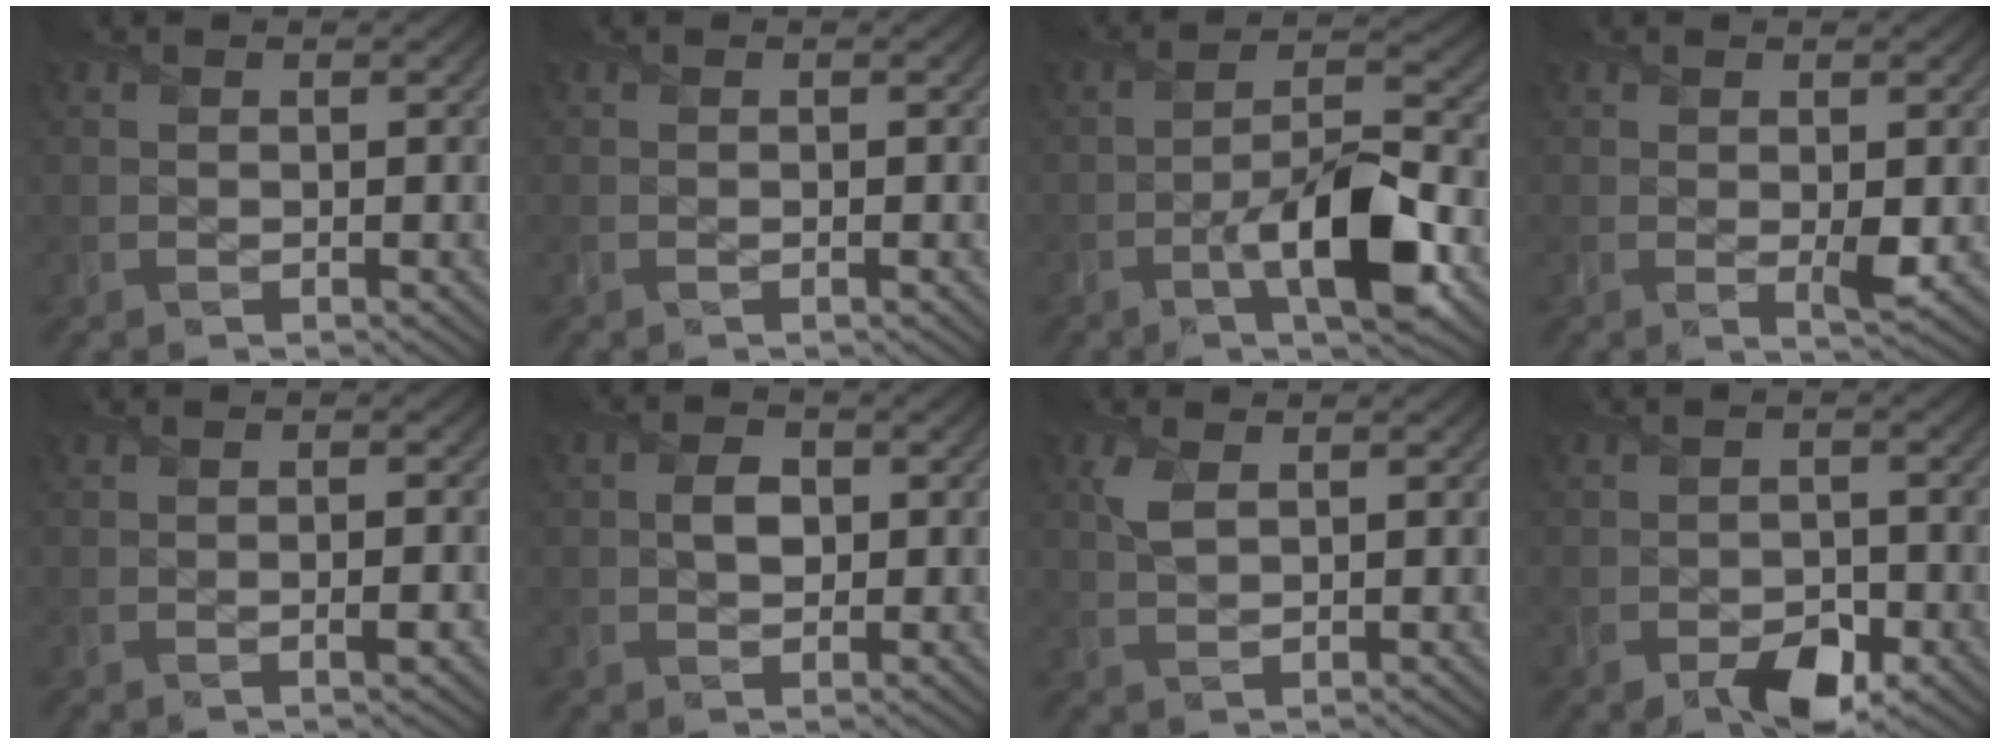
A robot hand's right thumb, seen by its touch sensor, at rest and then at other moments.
{"total": 0.0}
{"total": 10.9, "force": [-4.6, 3.6, 9.2], "torque": [-0.152, 0.004, -0.086]}
{"total": 1.6, "force": [0.3, 0.6, 1.5], "torque": [-0.025, -0.009, 0.006]}
{"total": 1.2, "force": [-0.4, 0.3, 1.1], "torque": [-0.017, -0.002, -0.007]}
{"total": 2.8, "force": [0.3, 2.0, 1.9], "torque": [-0.042, 0.000, 0.002]}
{"total": 2.7, "force": [1.2, 1.2, 2.1], "torque": [-0.058, 0.006, 0.025]}
{"total": 4.7, "force": [-2.6, 2.8, 2.7], "torque": [-0.044, -0.010, -0.045]}